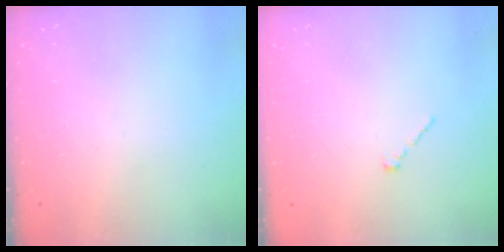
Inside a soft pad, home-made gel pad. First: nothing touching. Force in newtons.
{"total": 1.0, "press": 0.8, "slide": 0.5}